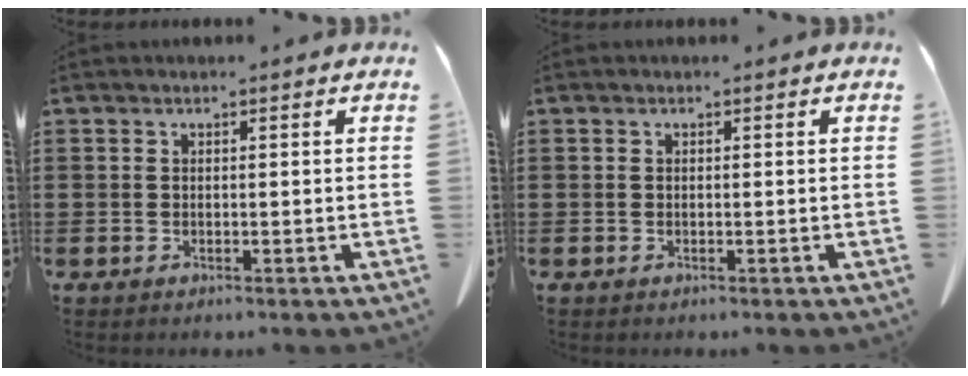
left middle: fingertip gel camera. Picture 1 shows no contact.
{"total": 0.0}